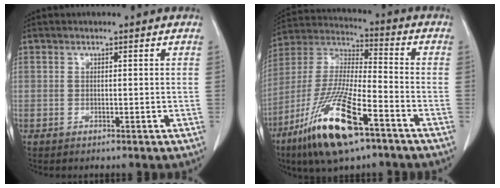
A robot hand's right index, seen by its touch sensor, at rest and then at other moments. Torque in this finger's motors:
{"motor_torque": [1.65, -0.50, 0.57, 0.21]}